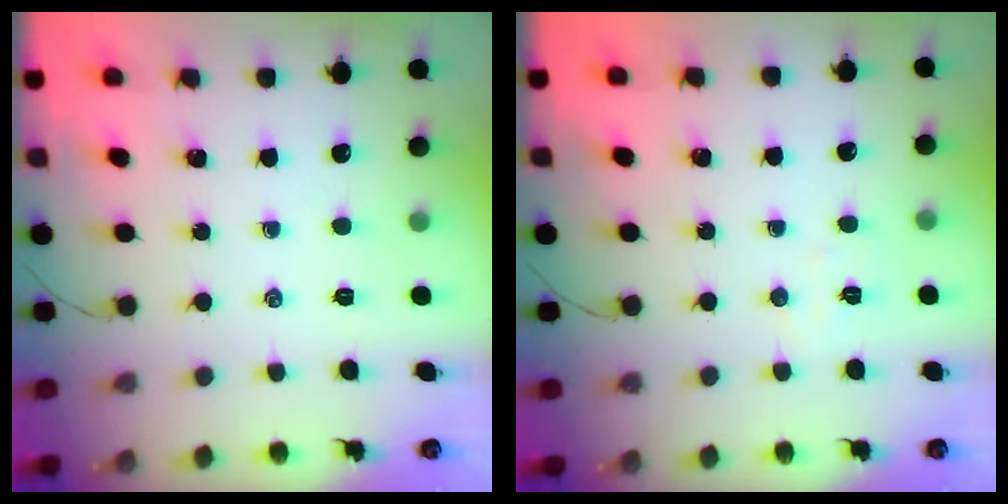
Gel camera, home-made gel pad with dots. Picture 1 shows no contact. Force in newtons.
{"total": 4.0, "press": 3.9, "slide": 0.8}